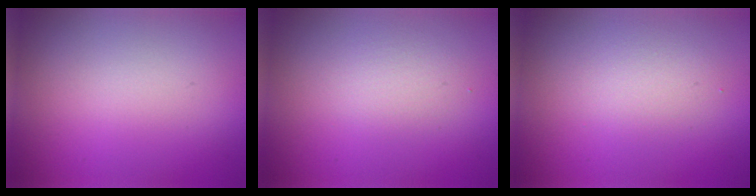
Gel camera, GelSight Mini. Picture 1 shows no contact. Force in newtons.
{"total": 1.6, "press": 1.6, "slide": 0.1}
{"total": 2.2, "press": 2.2, "slide": 0.2}